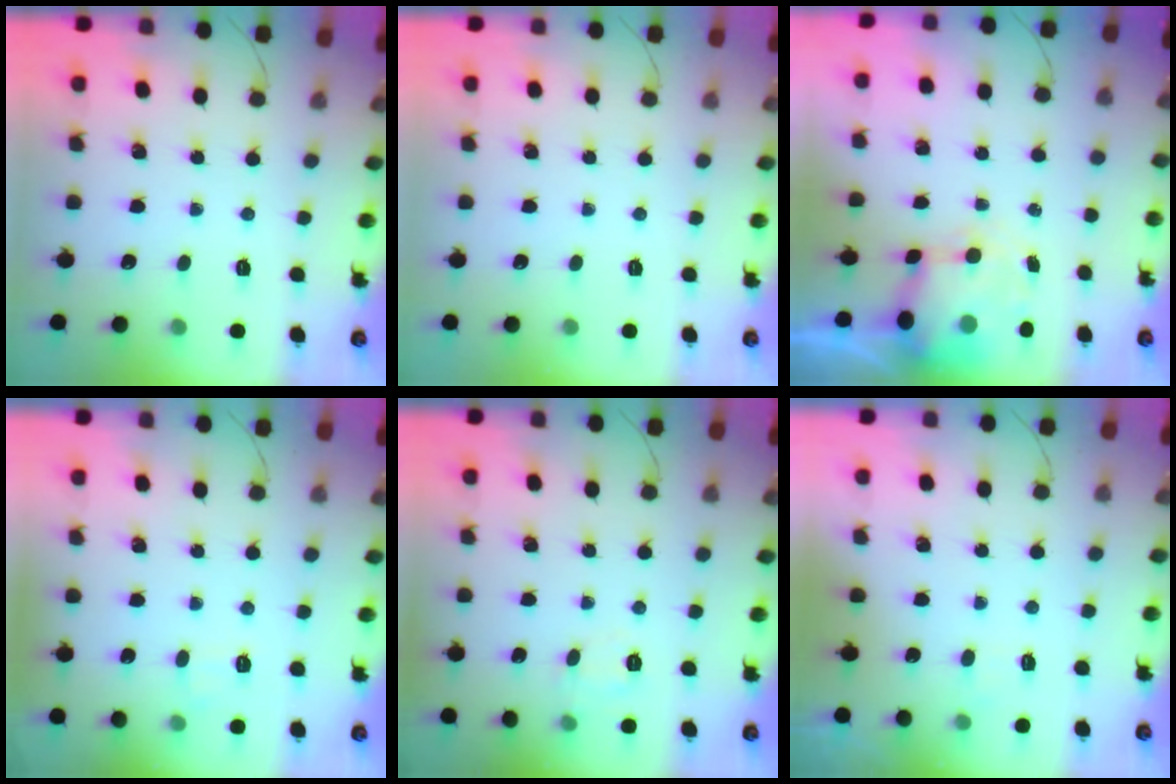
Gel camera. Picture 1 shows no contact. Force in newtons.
{"total": 0.0}
{"total": 7.0, "press": 6.9, "slide": 1.3}
{"total": 5.6, "press": 5.4, "slide": 1.4}
{"total": 6.6, "press": 6.4, "slide": 1.5}
{"total": 3.8, "press": 3.6, "slide": 1.1}